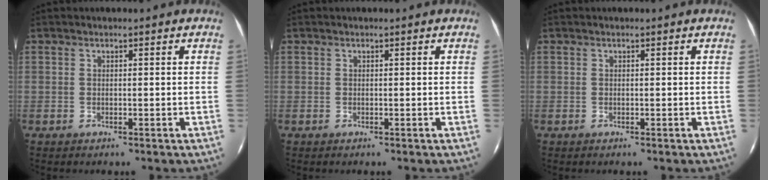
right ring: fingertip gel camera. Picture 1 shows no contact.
{"total": 0.0}
{"total": 0.0}